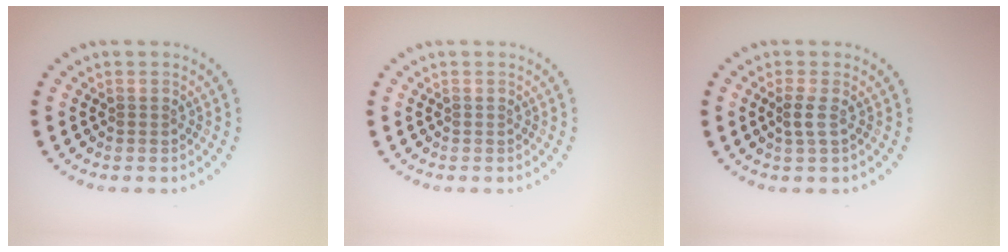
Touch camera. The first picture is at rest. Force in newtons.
{"total": 0.0}
{"total": 1.1, "press": 0.8, "slide": 0.8}